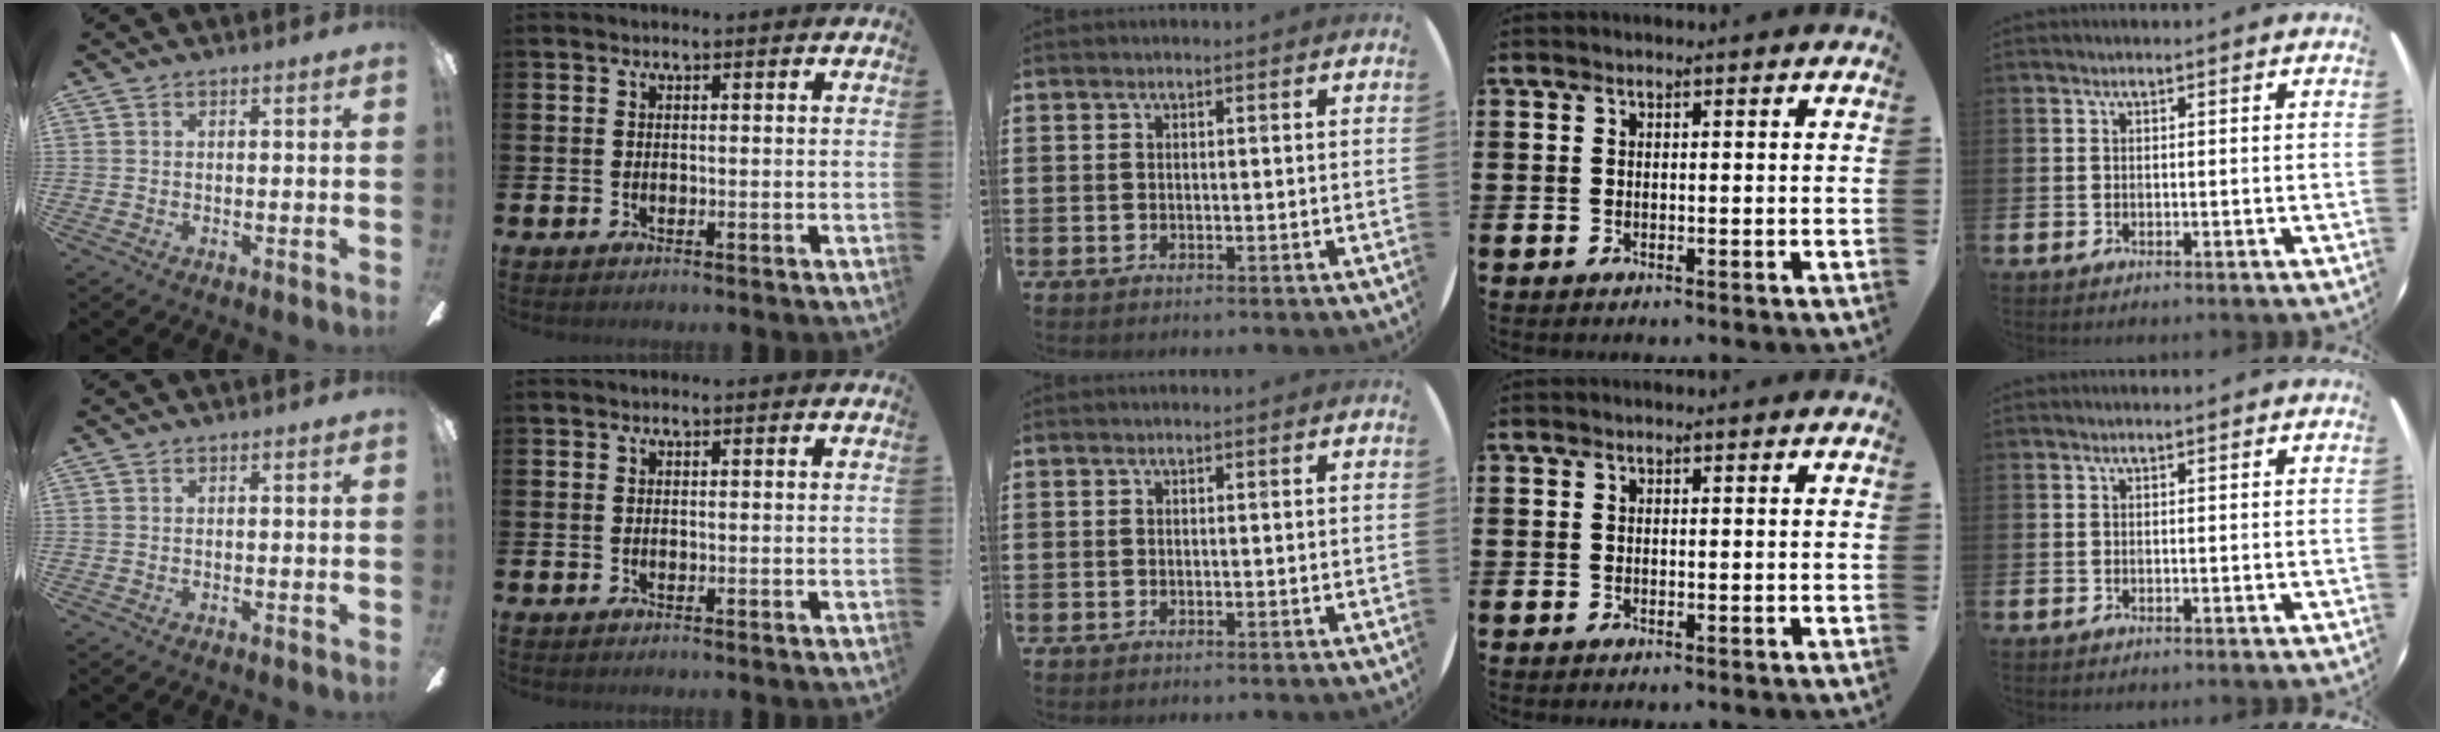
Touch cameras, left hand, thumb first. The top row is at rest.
{}